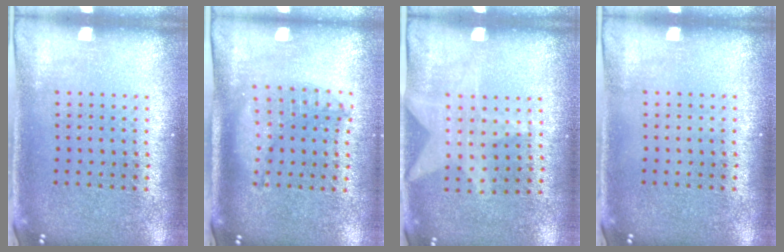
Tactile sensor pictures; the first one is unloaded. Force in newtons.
{"total": 1.3, "press": 1.3, "slide": 0.2}
{"total": 1.1, "press": 0.9, "slide": 0.7}
{"total": 0.0}